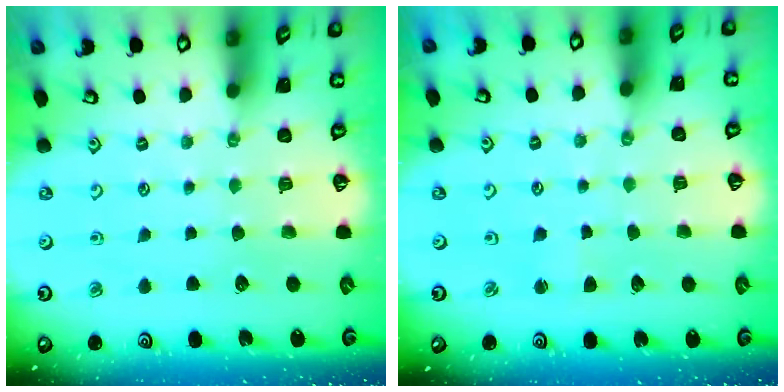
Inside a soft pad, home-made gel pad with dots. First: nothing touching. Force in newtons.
{"total": 1.4, "press": 1.3, "slide": 0.3}